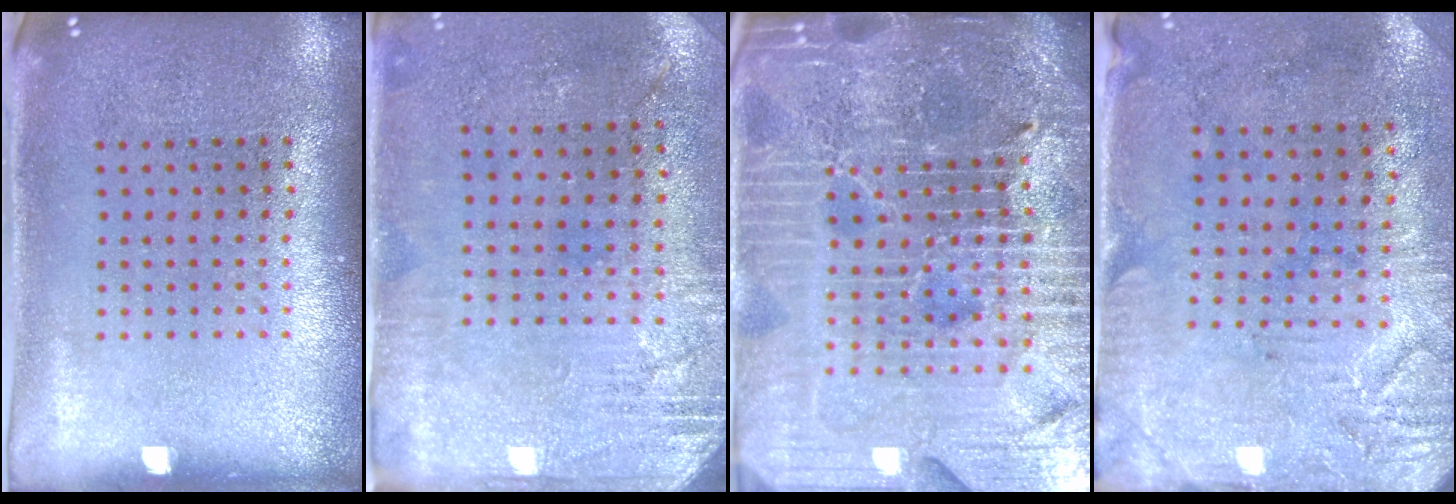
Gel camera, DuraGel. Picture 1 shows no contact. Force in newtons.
{"total": 2.8, "press": 2.4, "slide": 1.5}
{"total": 7.3, "press": 6.3, "slide": 3.7}
{"total": 3.2, "press": 2.6, "slide": 1.9}